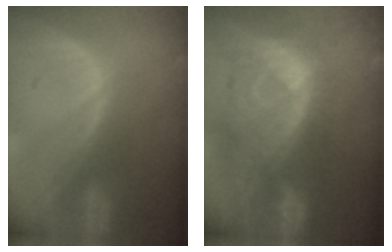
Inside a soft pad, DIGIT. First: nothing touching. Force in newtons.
{"total": 11.1, "press": 9.8, "slide": 5.2}